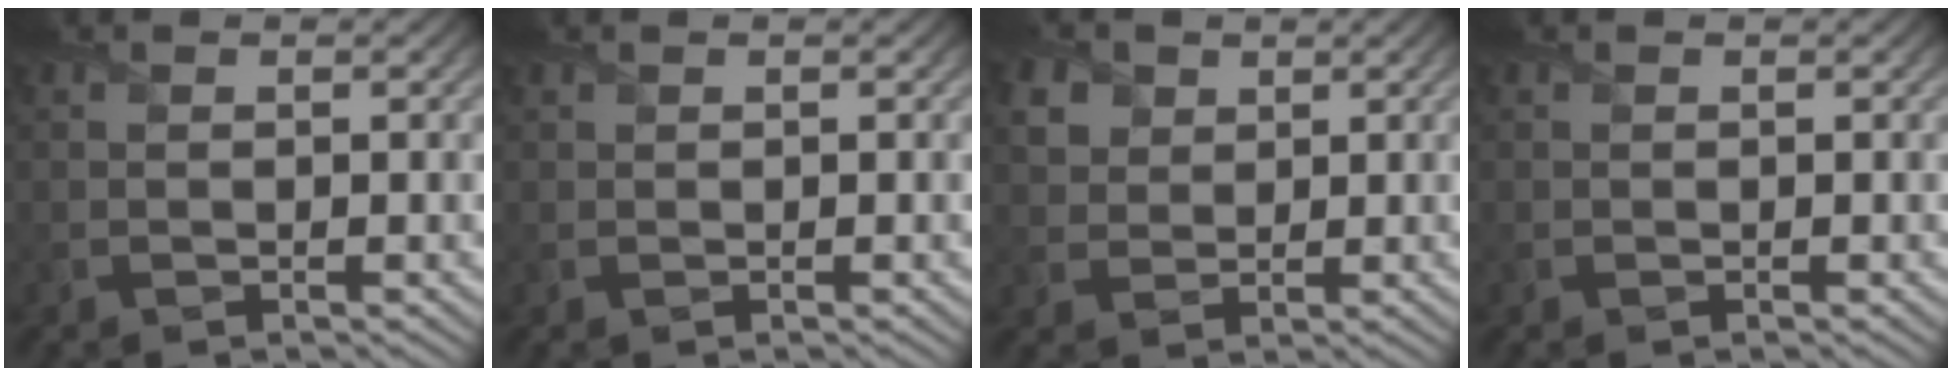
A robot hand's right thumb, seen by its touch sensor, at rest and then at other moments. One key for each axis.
{"total": 0.0}
{"total": 3.4, "fx": 1.7, "fy": 2.7, "fz": 1.3, "tx": -0.044, "ty": 0.002, "tz": 0.034}
{"total": 0.0}